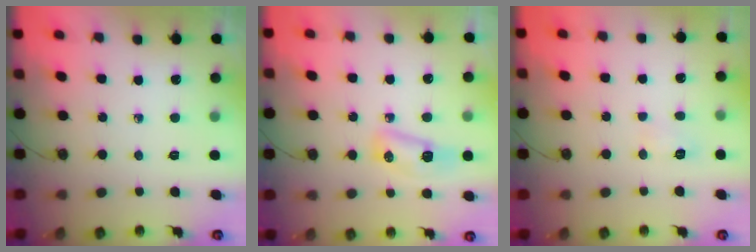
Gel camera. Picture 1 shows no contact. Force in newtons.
{"total": 9.1, "press": 7.8, "slide": 4.8}
{"total": 4.5, "press": 4.4, "slide": 0.5}